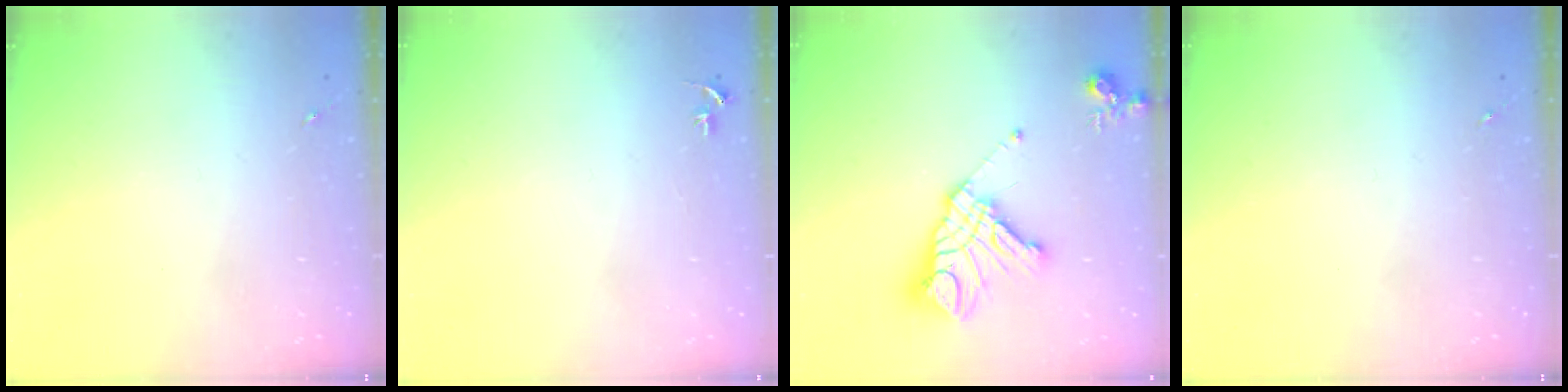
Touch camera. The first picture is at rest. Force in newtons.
{"total": 3.1, "press": 3.1, "slide": 0.3}
{"total": 18.0, "press": 17.9, "slide": 1.9}
{"total": 0.0}